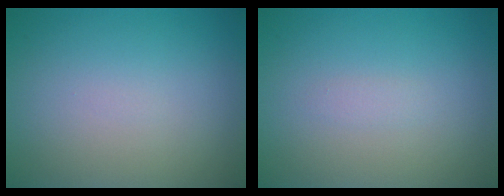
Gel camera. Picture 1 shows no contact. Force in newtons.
{"total": 0.7, "press": 0.7, "slide": 0.1}